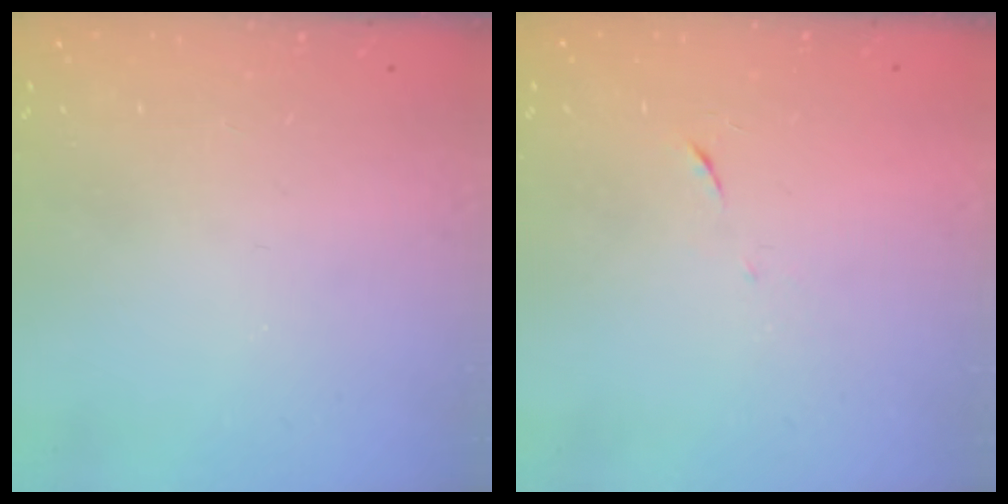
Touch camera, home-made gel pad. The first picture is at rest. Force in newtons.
{"total": 6.2, "press": 6.1, "slide": 0.7}